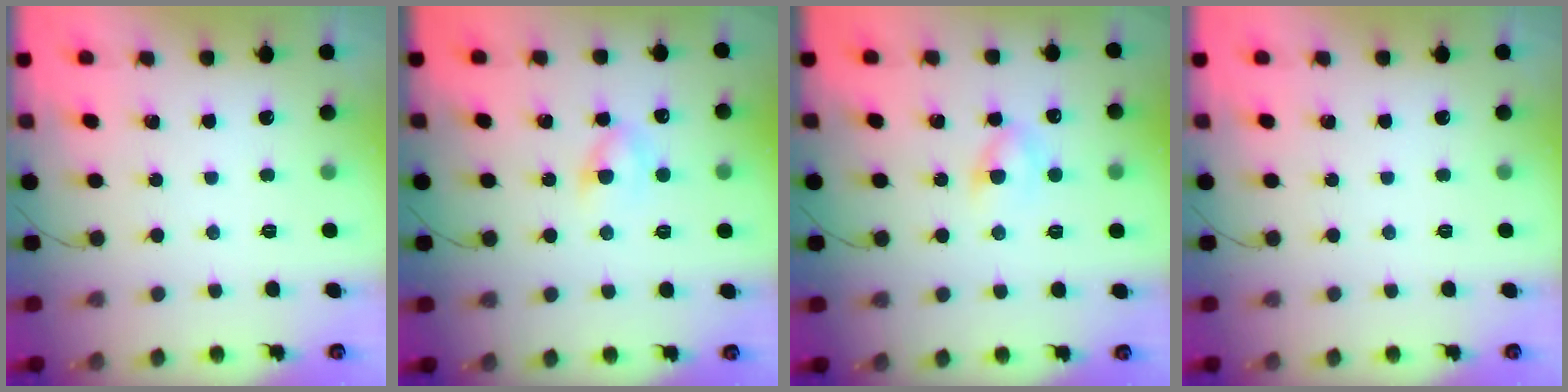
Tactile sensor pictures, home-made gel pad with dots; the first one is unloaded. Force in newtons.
{"total": 4.3, "press": 4.0, "slide": 1.5}
{"total": 4.3, "press": 4.0, "slide": 1.5}
{"total": 0.0}